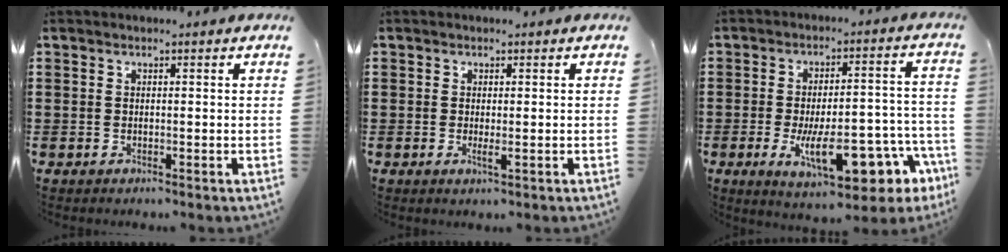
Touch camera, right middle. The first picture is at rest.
{"total": 1.1, "force": [0.0, 0.3, 1.0], "torque": [-0.019, -0.002, 0.001]}
{"total": 14.0, "force": [-5.8, 6.0, 11.2], "torque": [-0.173, -0.001, -0.099]}